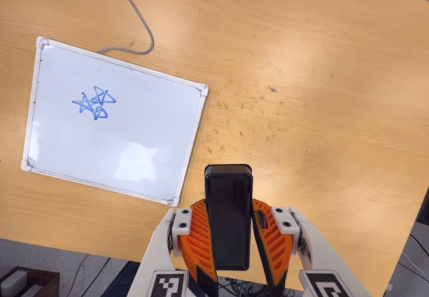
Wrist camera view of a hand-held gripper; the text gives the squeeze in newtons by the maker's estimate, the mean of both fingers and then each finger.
{"total": 10.1, "left": 8.0, "right": 12.1}